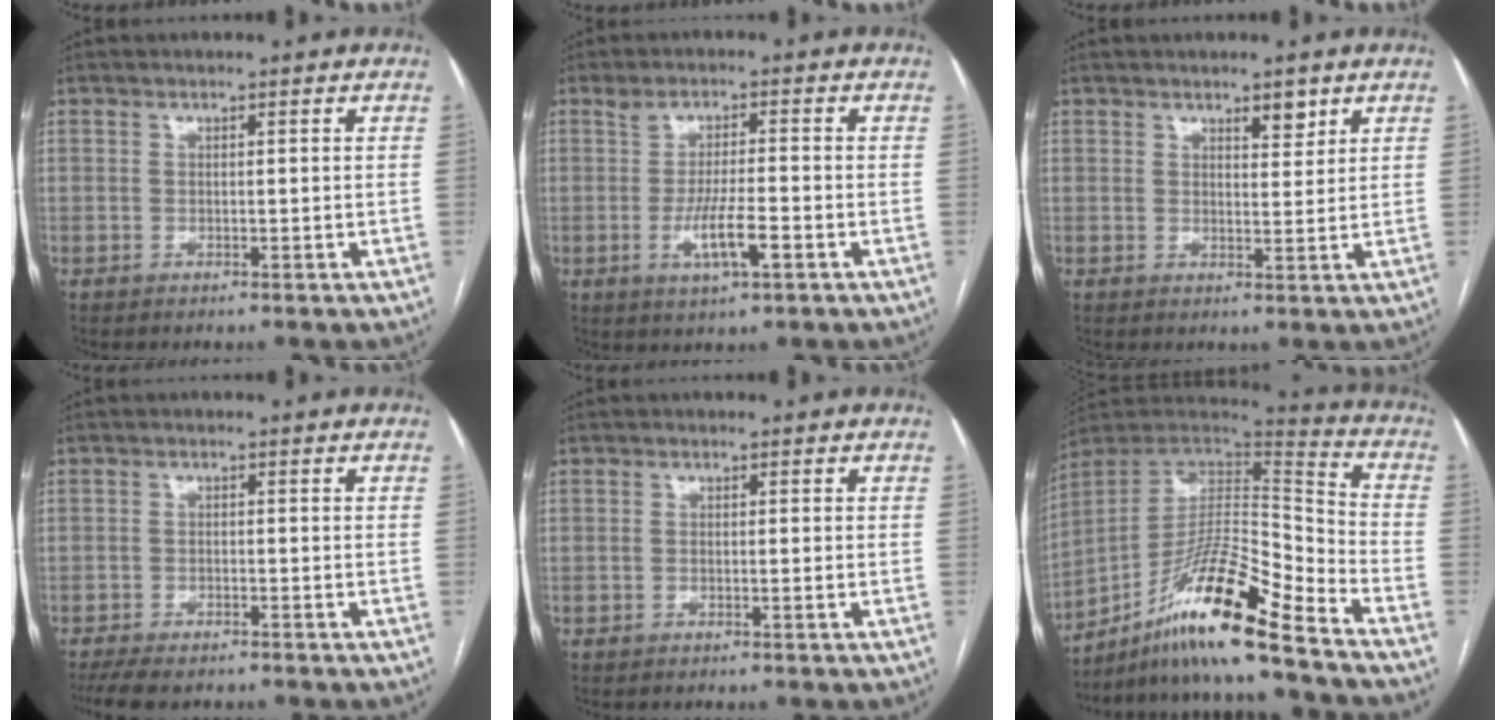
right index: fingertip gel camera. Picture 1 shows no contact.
{"total": 5.9, "force": [-1.9, 0.7, 5.6], "torque": [-0.104, -0.007, -0.029]}
{"total": 2.8, "force": [1.9, 1.0, 1.8], "torque": [-0.025, -0.004, 0.032]}
{"total": 7.3, "force": [-6.1, 2.1, 3.4], "torque": [-0.050, -0.005, -0.092]}
{"total": 0.6, "force": [-0.2, 0.0, 0.6], "torque": [-0.008, 0.002, 0.000]}
{"total": 18.7, "force": [-13.1, 0.5, 13.4], "torque": [-0.264, 0.002, -0.235]}